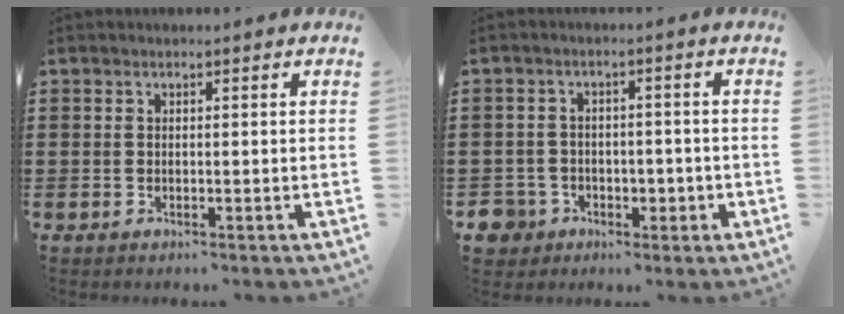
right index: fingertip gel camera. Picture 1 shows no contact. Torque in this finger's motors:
{"motor_torque": [0.11, 0.25, 0.08, 0.00]}